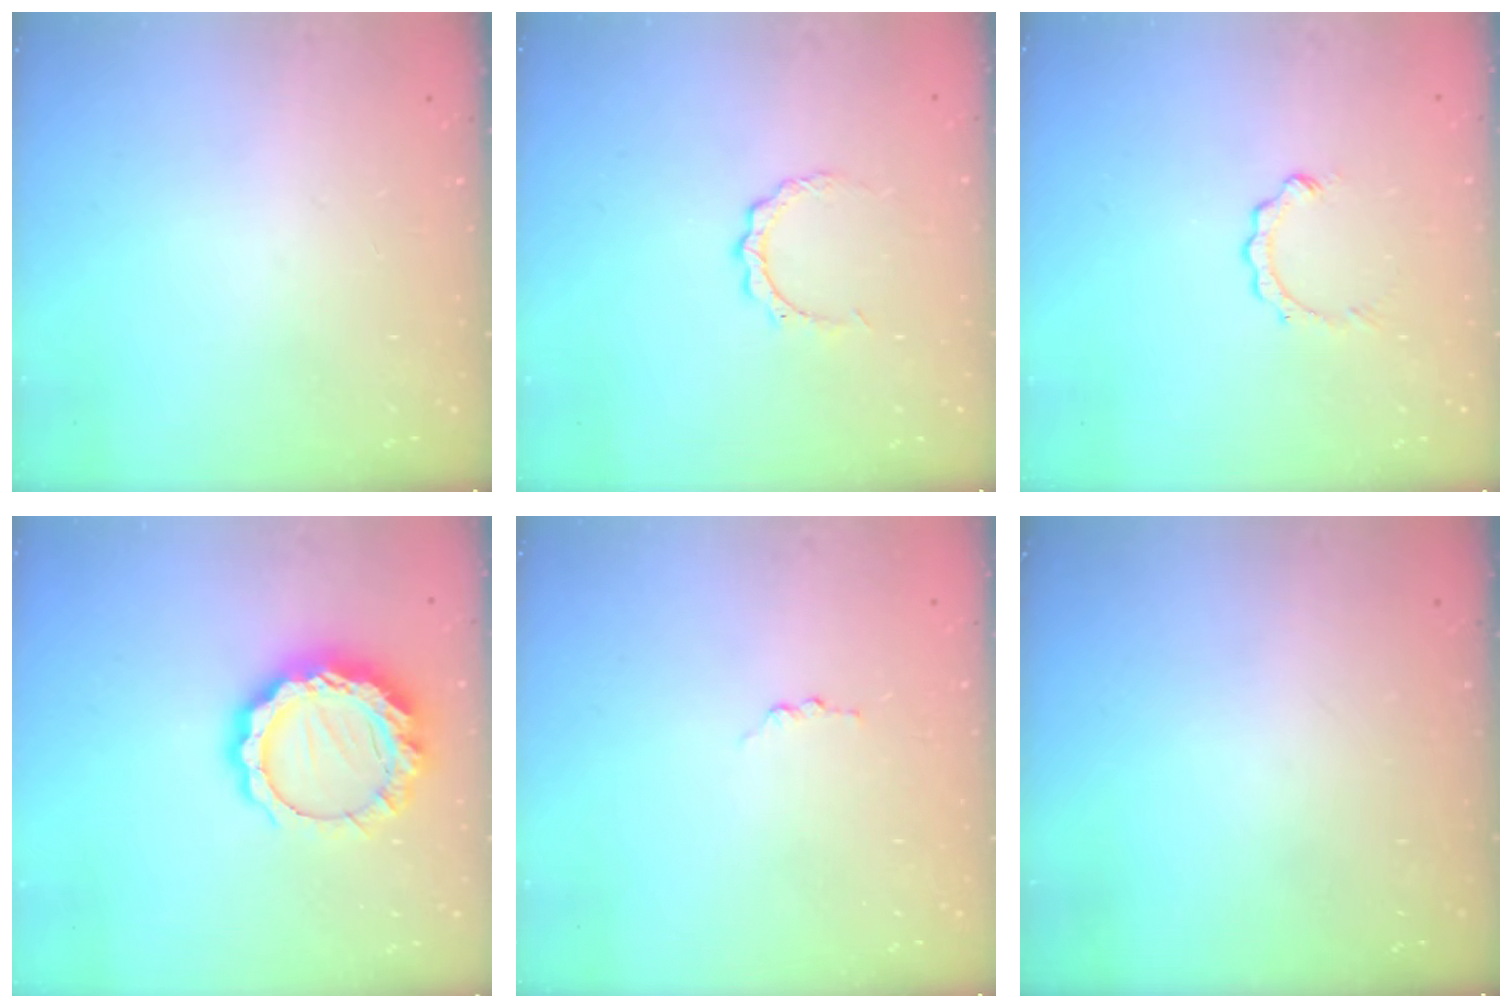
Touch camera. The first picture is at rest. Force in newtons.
{"total": 3.6, "press": 3.6, "slide": 0.4}
{"total": 2.5, "press": 2.5, "slide": 0.4}
{"total": 15.0, "press": 14.9, "slide": 1.2}
{"total": 2.8, "press": 2.8, "slide": 0.3}
{"total": 0.0}